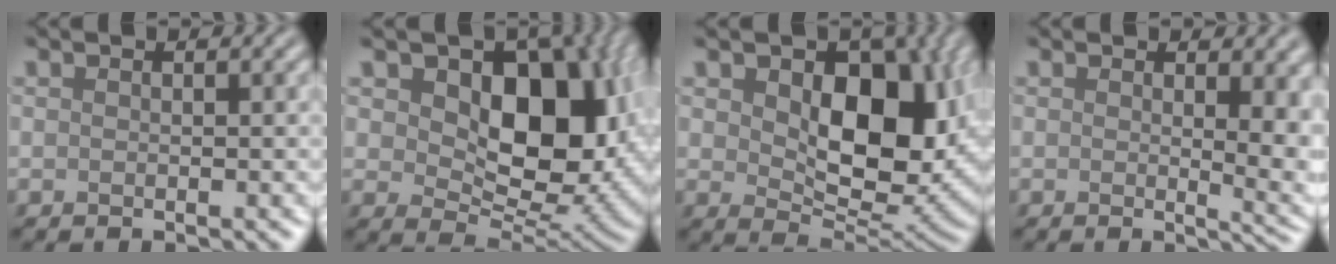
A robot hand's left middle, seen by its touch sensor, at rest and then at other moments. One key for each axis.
{"total": 11.2, "fx": 2.4, "fy": 7.2, "fz": 8.3, "tx": -0.114, "ty": -0.008, "tz": 0.035}
{"total": 10.4, "fx": 1.9, "fy": 6.4, "fz": 8.0, "tx": -0.124, "ty": -0.014, "tz": 0.037}
{"total": 5.4, "fx": 1.0, "fy": 2.2, "fz": 4.9, "tx": -0.040, "ty": -0.008, "tz": 0.018}